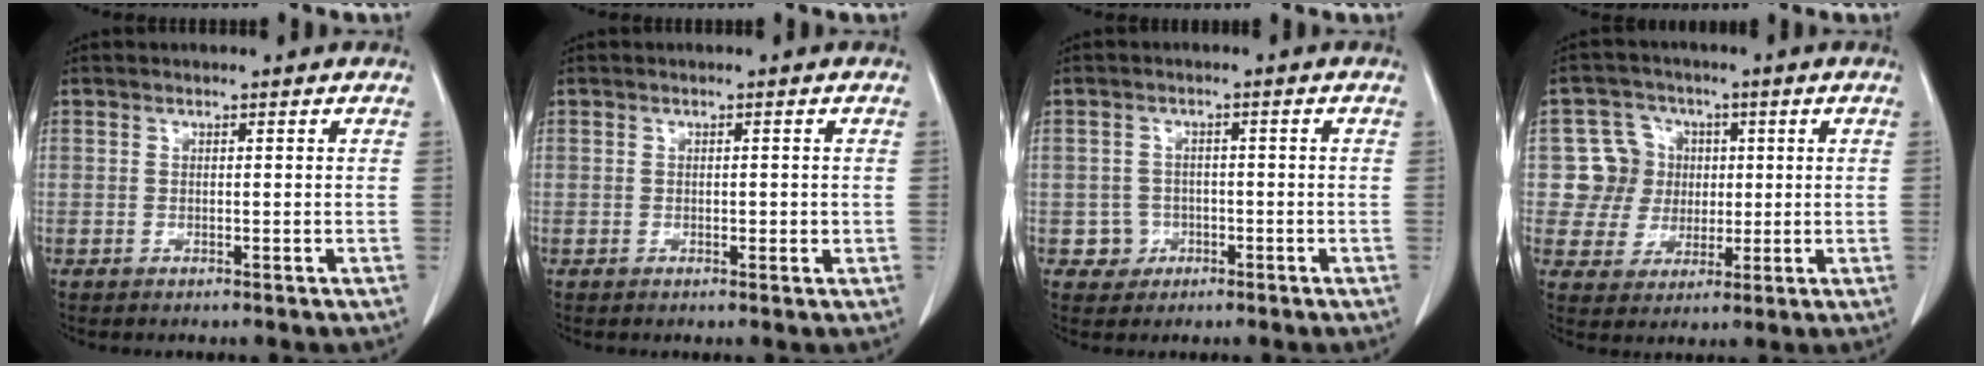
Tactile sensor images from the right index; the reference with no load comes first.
{"total": 1.1, "force": [-0.1, 0.6, 0.9], "torque": [-0.014, -0.001, -0.001]}
{"total": 2.9, "force": [-1.1, 2.7, -0.2], "torque": [0.015, 0.014, -0.014]}
{"total": 7.4, "force": [1.1, 7.3, 0.8], "torque": [-0.010, 0.025, 0.026]}